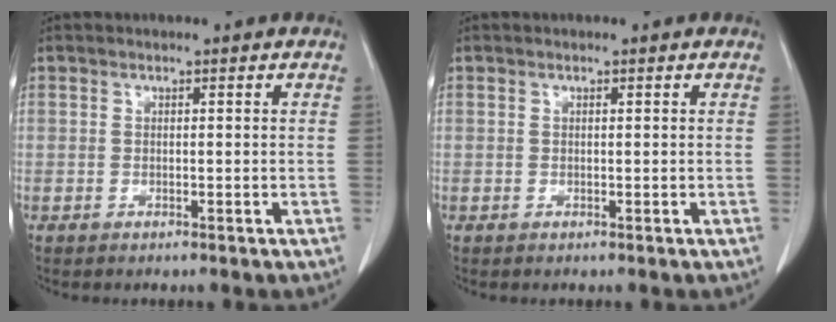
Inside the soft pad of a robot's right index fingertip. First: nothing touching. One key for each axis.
{"total": 0.0}